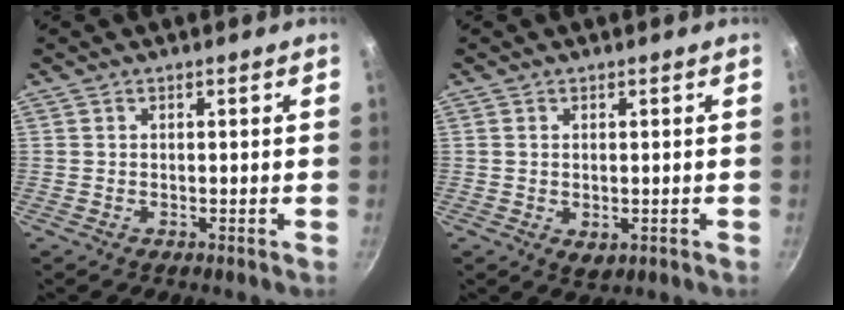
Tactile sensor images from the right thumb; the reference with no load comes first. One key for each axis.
{"total": 2.7, "fx": -0.2, "fy": 1.7, "fz": 2.1, "tx": -0.030, "ty": -0.008, "tz": 0.000}